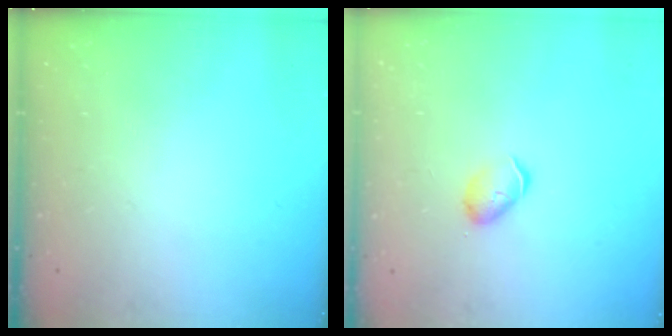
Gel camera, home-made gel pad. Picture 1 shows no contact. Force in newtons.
{"total": 4.5, "press": 4.4, "slide": 0.6}